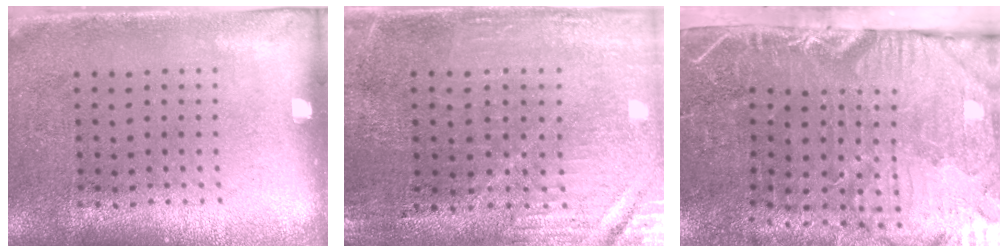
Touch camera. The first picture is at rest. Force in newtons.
{"total": 0.9, "press": 0.8, "slide": 0.3}
{"total": 5.4, "press": 4.4, "slide": 3.1}